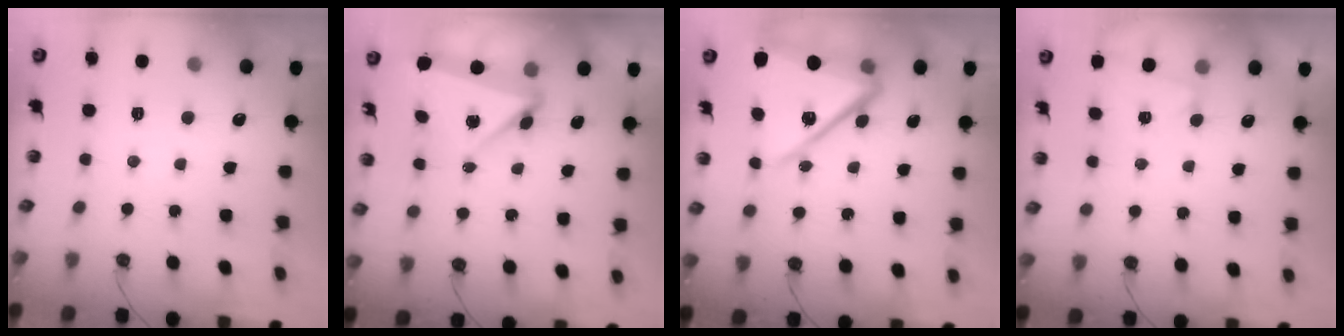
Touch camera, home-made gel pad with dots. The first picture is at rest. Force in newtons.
{"total": 5.6, "press": 5.4, "slide": 1.1}
{"total": 16.5, "press": 16.5, "slide": 1.1}
{"total": 2.5, "press": 1.9, "slide": 1.7}